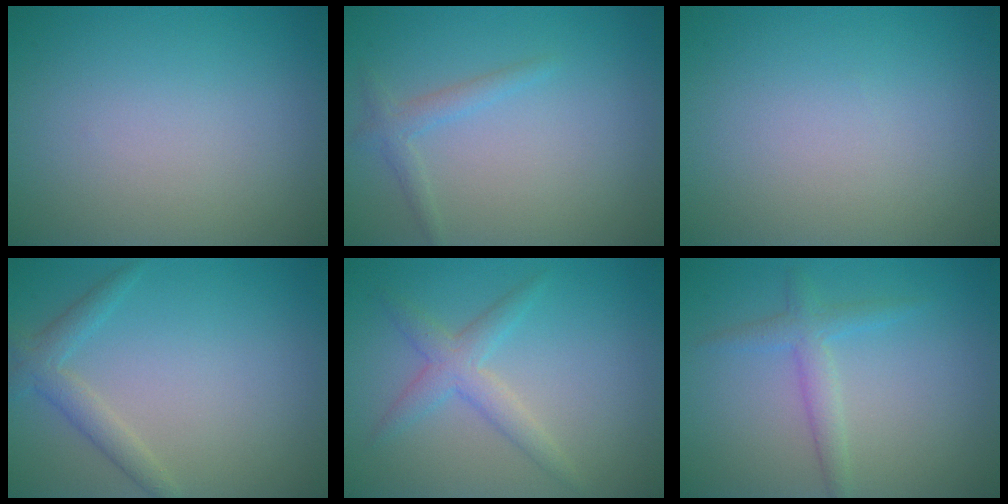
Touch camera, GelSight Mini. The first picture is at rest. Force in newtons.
{"total": 1.5, "press": 1.5, "slide": 0.1}
{"total": 0.0}
{"total": 2.2, "press": 2.2, "slide": 0.1}
{"total": 2.6, "press": 2.6, "slide": 0.1}
{"total": 2.3, "press": 2.3, "slide": 0.1}